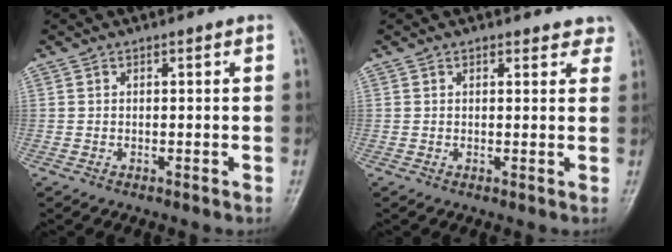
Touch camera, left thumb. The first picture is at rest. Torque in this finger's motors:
{"motor_torque": [-0.23, -0.15, -0.04, -0.13, 0.00]}